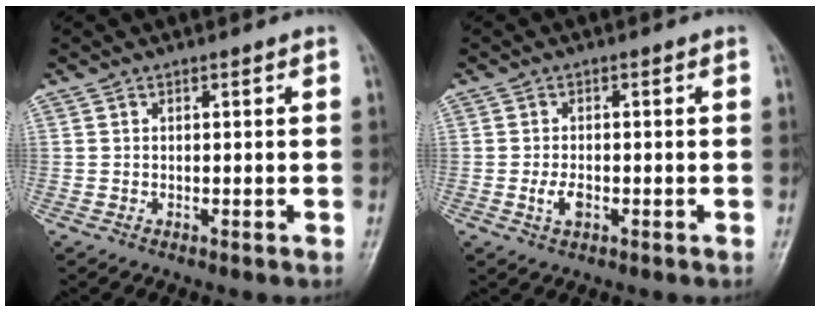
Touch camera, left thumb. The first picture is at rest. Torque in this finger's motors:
{"motor_torque": [0.05, 0.17, 0.34, 0.05, 0.05]}